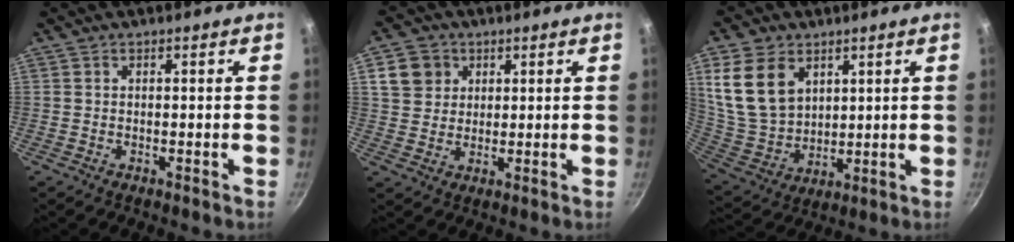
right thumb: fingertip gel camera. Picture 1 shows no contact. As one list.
[{"total": 6.2, "force": [2.1, 5.4, 2.1], "torque": [-0.010, 0.006, 0.035]}, {"total": 15.1, "force": [6.1, 10.7, 8.8], "torque": [-0.155, -0.028, 0.138]}]